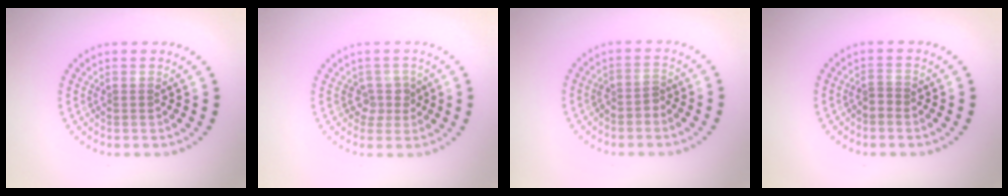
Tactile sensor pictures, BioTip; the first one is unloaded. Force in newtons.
{"total": 1.9, "press": 1.4, "slide": 1.3}
{"total": 1.2, "press": 1.0, "slide": 0.6}
{"total": 0.6, "press": 0.4, "slide": 0.5}